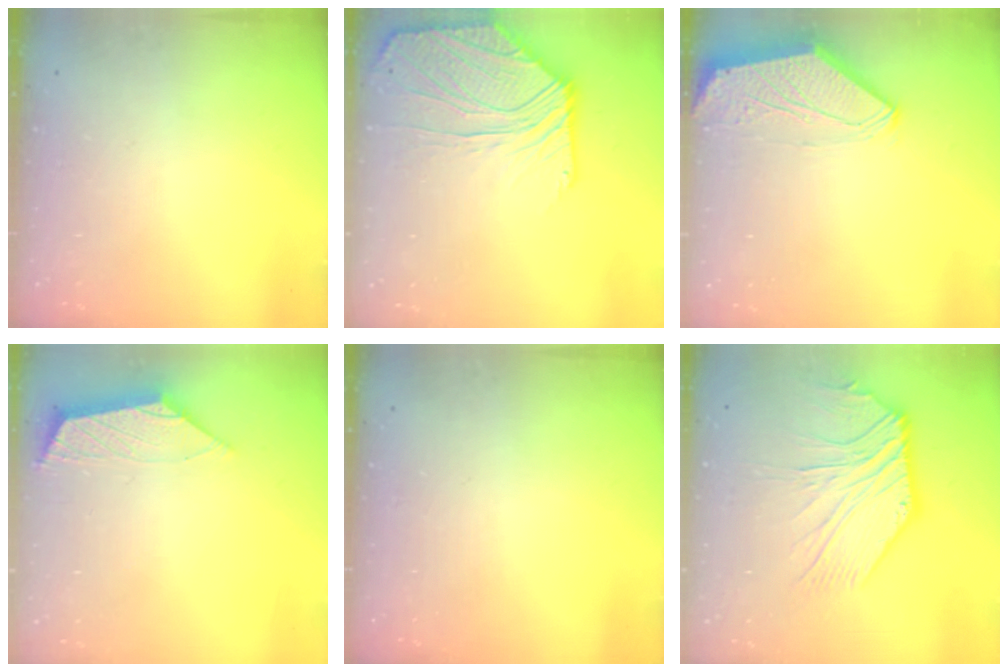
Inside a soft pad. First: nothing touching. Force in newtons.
{"total": 8.5, "press": 8.4, "slide": 1.3}
{"total": 0.0}
{"total": 2.9, "press": 2.8, "slide": 0.6}
{"total": 0.0}
{"total": 7.7, "press": 7.6, "slide": 0.6}